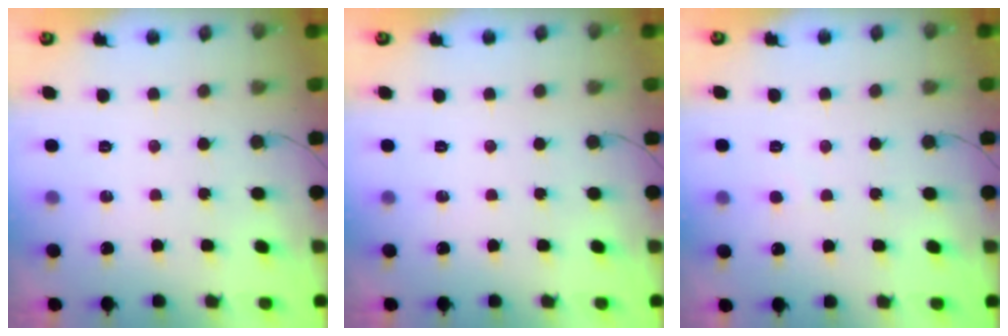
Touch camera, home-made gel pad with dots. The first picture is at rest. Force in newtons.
{"total": 0.0}
{"total": 2.0, "press": 2.0, "slide": 0.2}